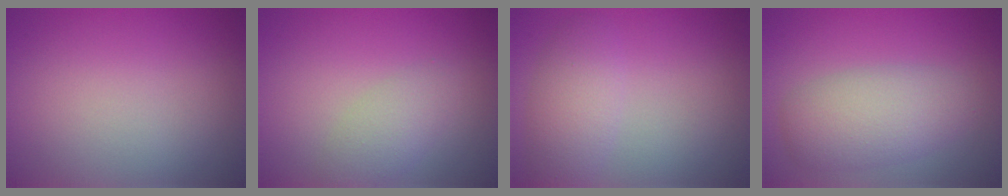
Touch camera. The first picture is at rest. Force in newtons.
{"total": 2.2, "press": 2.2, "slide": 0.1}
{"total": 2.6, "press": 2.6, "slide": 0.2}
{"total": 4.7, "press": 4.7, "slide": 0.2}